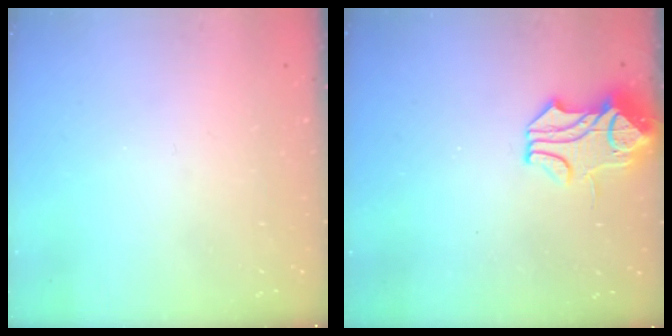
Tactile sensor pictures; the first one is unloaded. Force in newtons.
{"total": 1.6, "press": 0.8, "slide": 1.4}